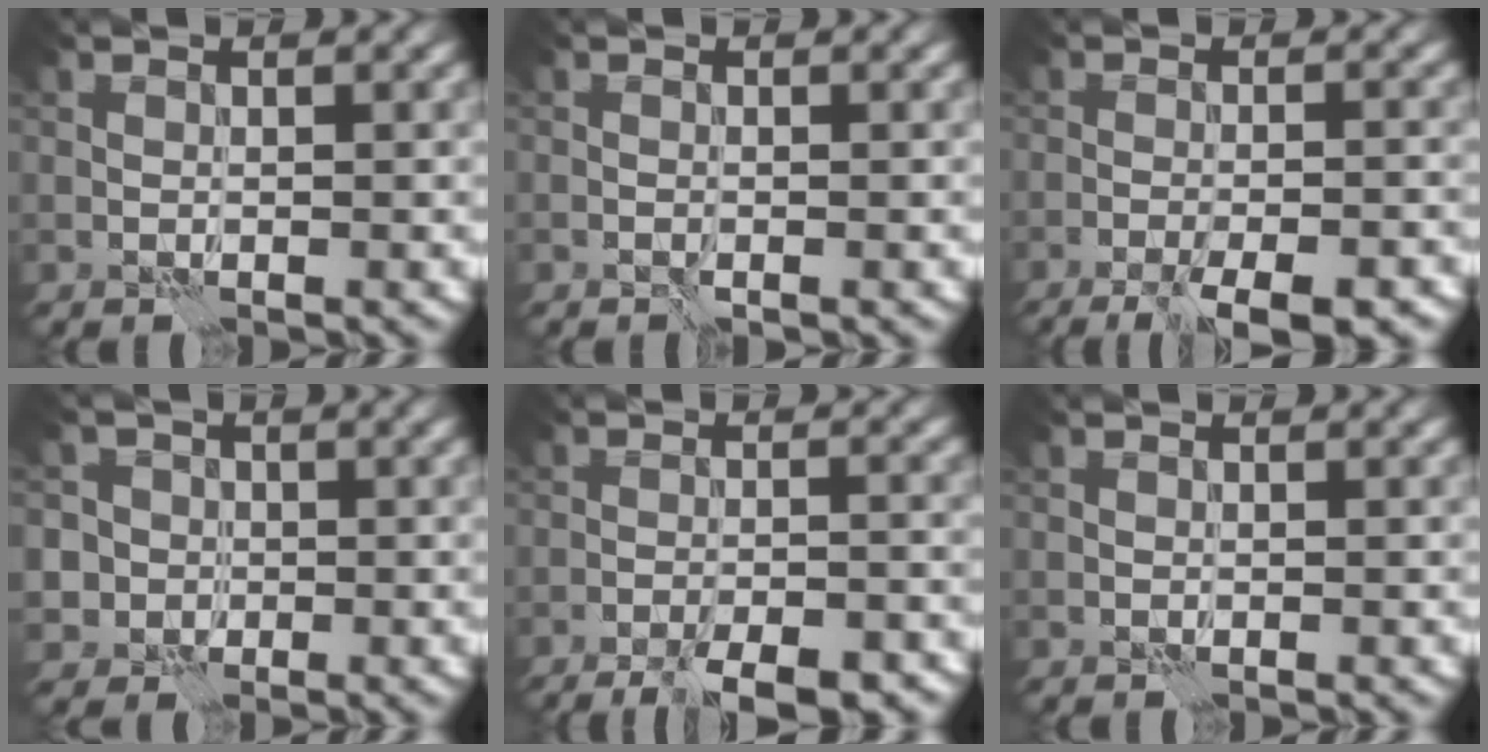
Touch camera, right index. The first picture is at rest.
{"total": 0.5, "force": [-0.4, -0.1, 0.3], "torque": [-0.006, 0.000, -0.009]}
{"total": 8.8, "force": [-6.8, 2.2, 5.2], "torque": [-0.067, -0.008, -0.086]}
{"total": 5.5, "force": [0.2, 5.3, 1.2], "torque": [-0.018, 0.027, -0.019]}
{"total": 9.5, "force": [-7.8, 2.5, 4.7], "torque": [-0.055, -0.001, -0.104]}
{"total": 0.0}